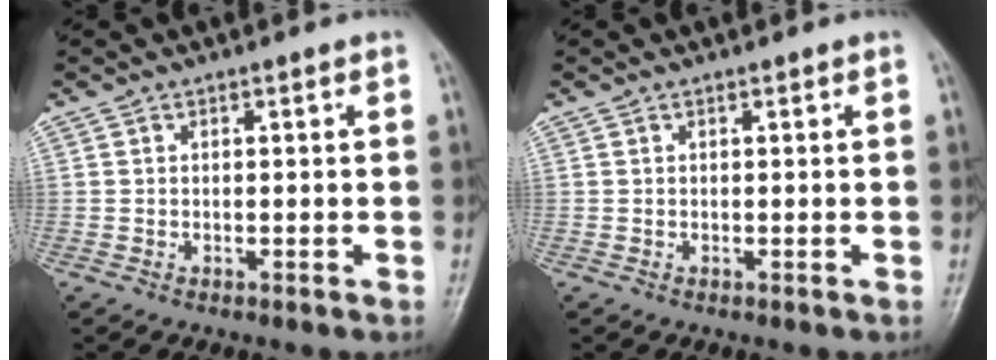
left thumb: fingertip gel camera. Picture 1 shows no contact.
{"total": 0.0}